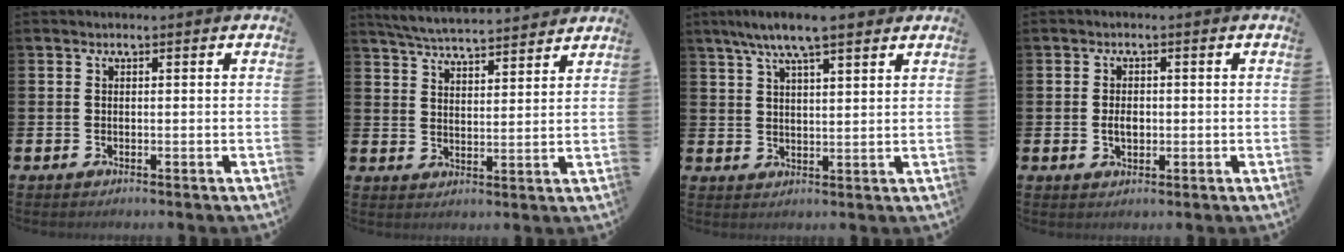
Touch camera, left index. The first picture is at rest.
{"total": 5.6, "force": [5.6, 0.2, 0.9], "torque": [-0.040, -0.033, 0.099]}
{"total": 7.2, "force": [6.1, 1.2, 3.7], "torque": [-0.071, -0.018, 0.105]}
{"total": 2.5, "force": [-0.1, 1.6, 1.9], "torque": [-0.018, -0.001, -0.008]}